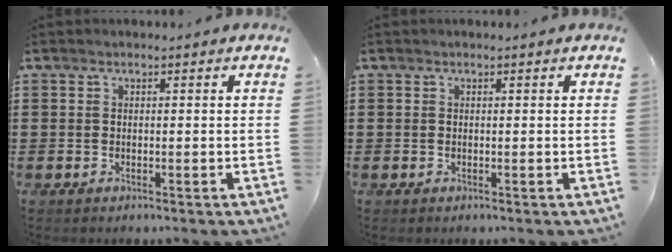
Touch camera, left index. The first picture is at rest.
{"total": 0.0}